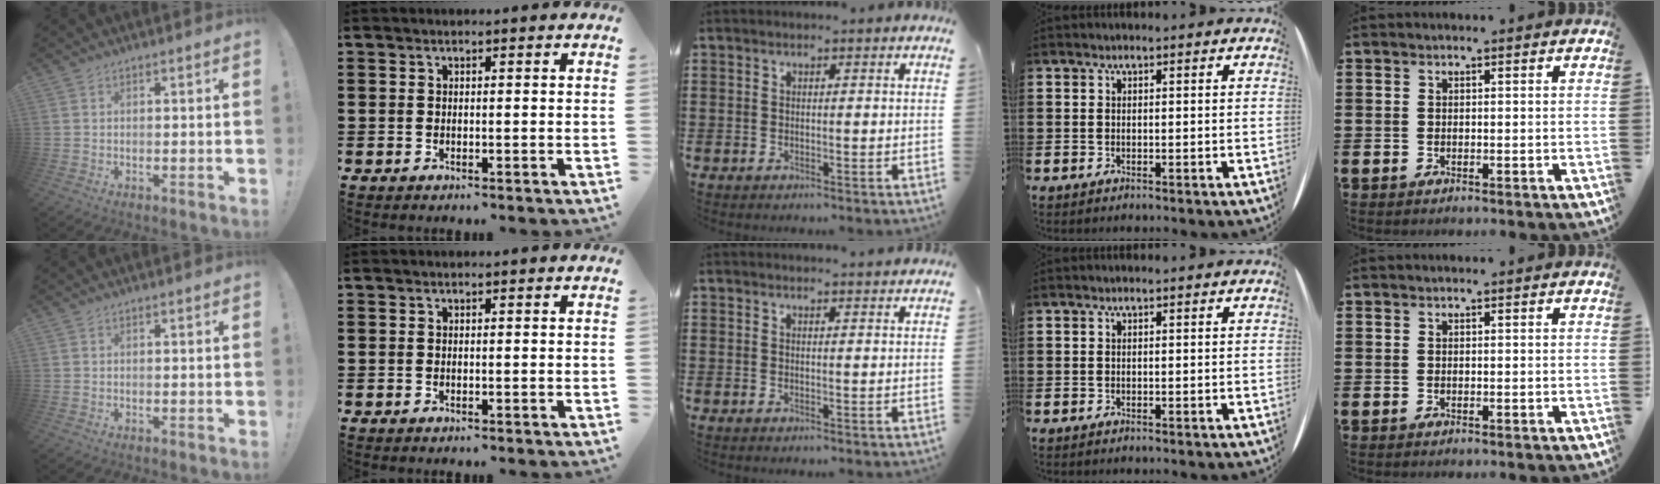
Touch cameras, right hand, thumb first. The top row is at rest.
{"middle": {"total": 1.2, "force": [1.2, -0.1, 0.2], "torque": [0.002, -0.004, 0.021]}}